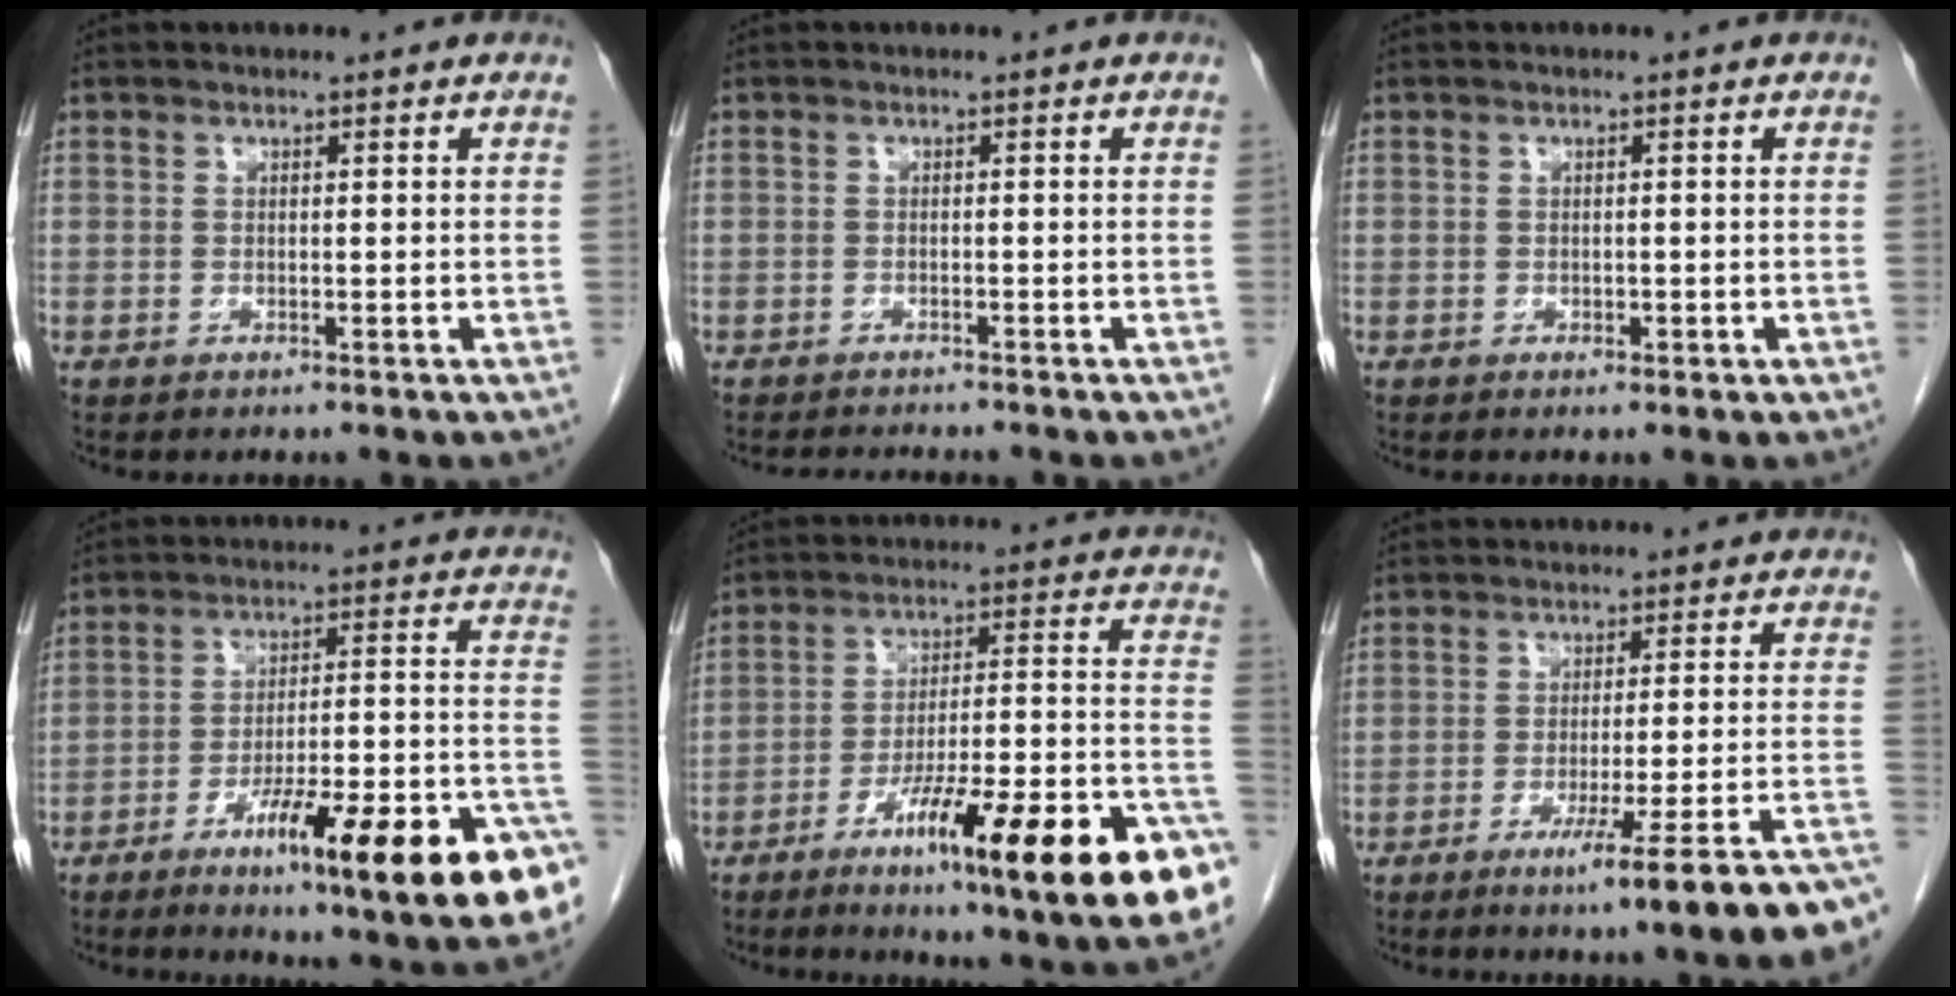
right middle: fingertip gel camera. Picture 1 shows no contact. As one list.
[{"total": 3.3, "force": [-3.2, 0.1, 0.9], "torque": [-0.012, -0.012, -0.046]}, {"total": 0.8, "force": [-0.4, 0.4, 0.6], "torque": [-0.011, -0.002, -0.002]}, {"total": 22.4, "force": [-11.9, 1.6, 18.9], "torque": [-0.200, 0.002, -0.175]}, {"total": 25.4, "force": [-13.1, 1.9, 21.7], "torque": [-0.233, -0.005, -0.198]}, {"total": 15.4, "force": [-10.9, -1.2, 10.8], "torque": [-0.106, -0.004, -0.155]}]